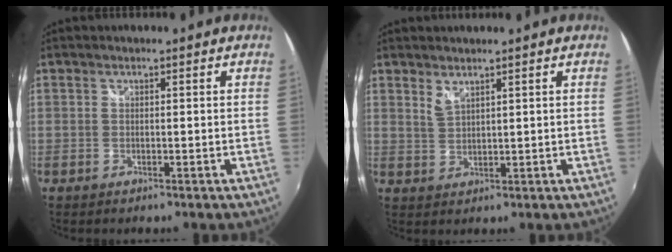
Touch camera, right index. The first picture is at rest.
{"total": 2.0, "force": [1.7, 0.4, 1.0], "torque": [-0.018, 0.000, 0.031]}